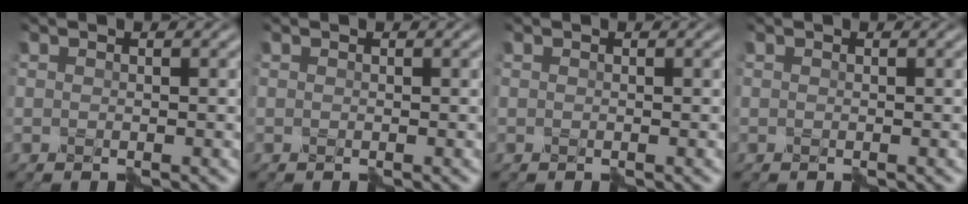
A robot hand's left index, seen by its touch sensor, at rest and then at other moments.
{"total": 0.0}
{"total": 0.0}
{"total": 0.0}